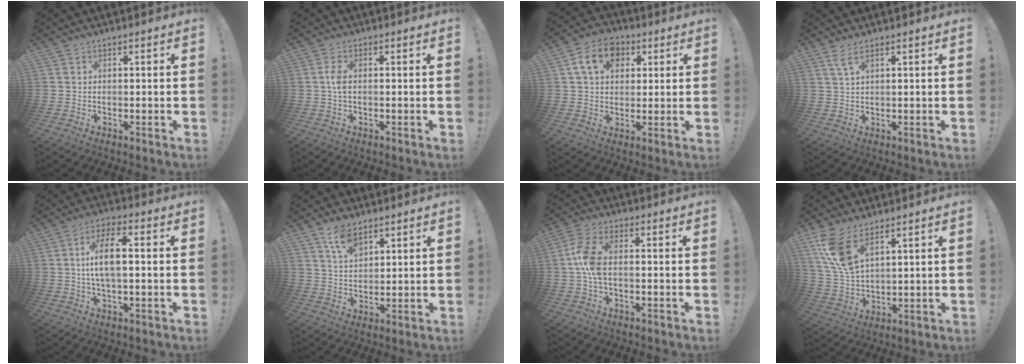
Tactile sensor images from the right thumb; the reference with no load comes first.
{"total": 3.3, "force": [0.0, 1.4, 3.0], "torque": [-0.067, 0.008, -0.001]}
{"total": 12.0, "force": [4.4, 8.9, 6.7], "torque": [-0.099, 0.000, 0.085]}
{"total": 3.7, "force": [2.3, 0.7, 2.8], "torque": [-0.054, -0.009, 0.040]}
{"total": 9.6, "force": [0.7, 3.3, 9.0], "torque": [-0.158, 0.002, 0.008]}
{"total": 7.2, "force": [5.2, 3.1, 3.9], "torque": [-0.073, -0.026, 0.095]}
{"total": 8.6, "force": [-0.2, 4.0, 7.6], "torque": [-0.167, 0.002, -0.001]}
{"total": 11.5, "force": [6.9, 5.3, 7.5], "torque": [-0.152, -0.031, 0.131]}